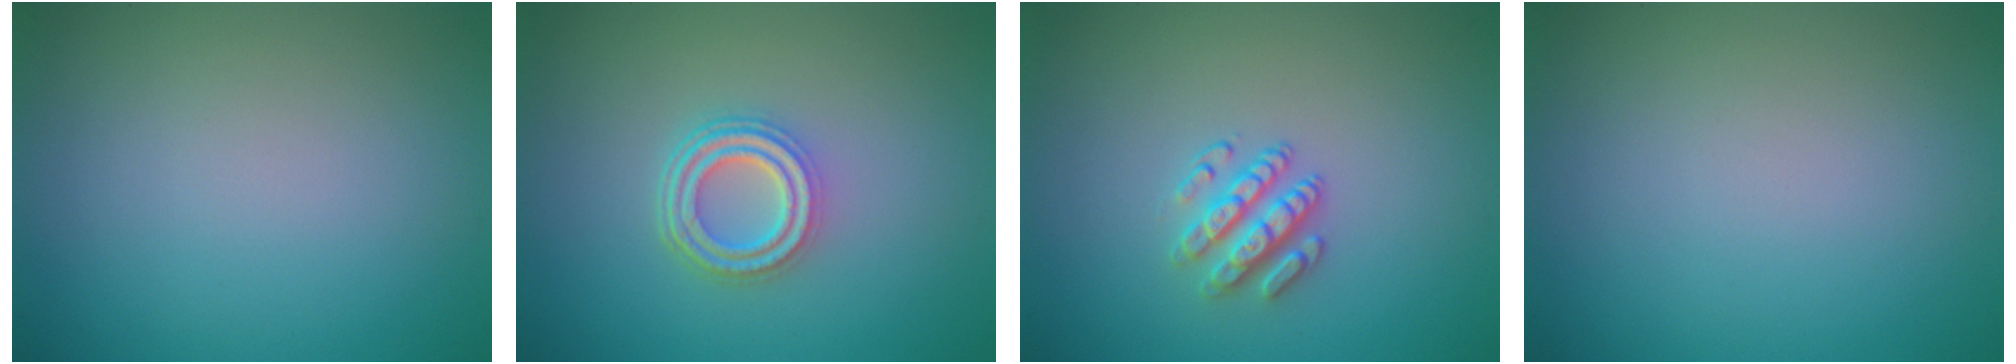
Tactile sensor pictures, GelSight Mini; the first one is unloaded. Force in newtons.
{"total": 4.1, "press": 3.1, "slide": 2.6}
{"total": 2.7, "press": 2.5, "slide": 1.2}
{"total": 0.0}